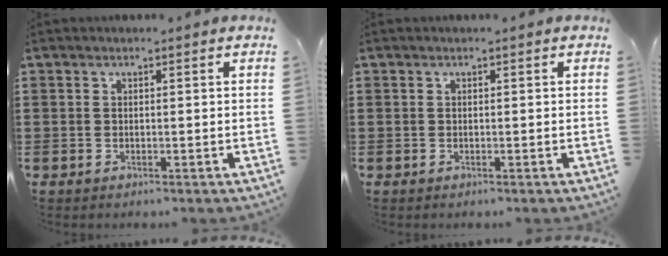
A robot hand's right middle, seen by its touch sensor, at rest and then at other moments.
{"total": 0.0}